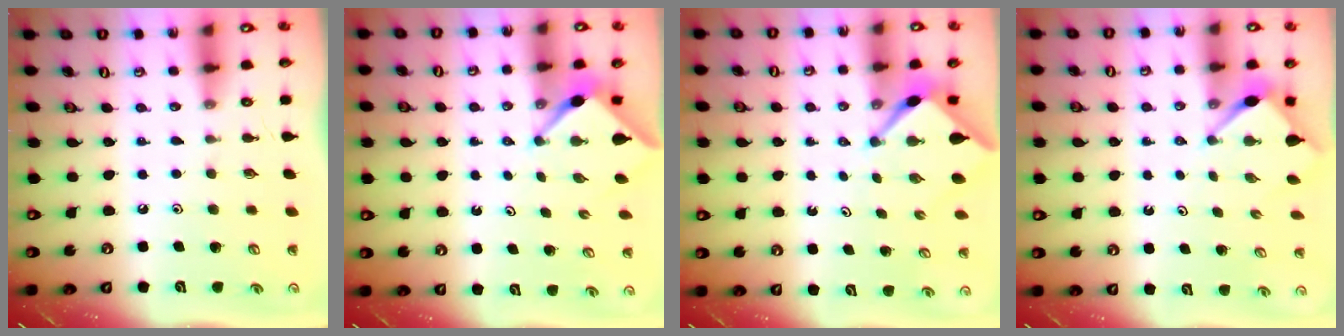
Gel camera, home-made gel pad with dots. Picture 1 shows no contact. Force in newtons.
{"total": 3.8, "press": 3.8, "slide": 0.3}
{"total": 4.5, "press": 4.5, "slide": 0.3}
{"total": 3.3, "press": 3.3, "slide": 0.3}